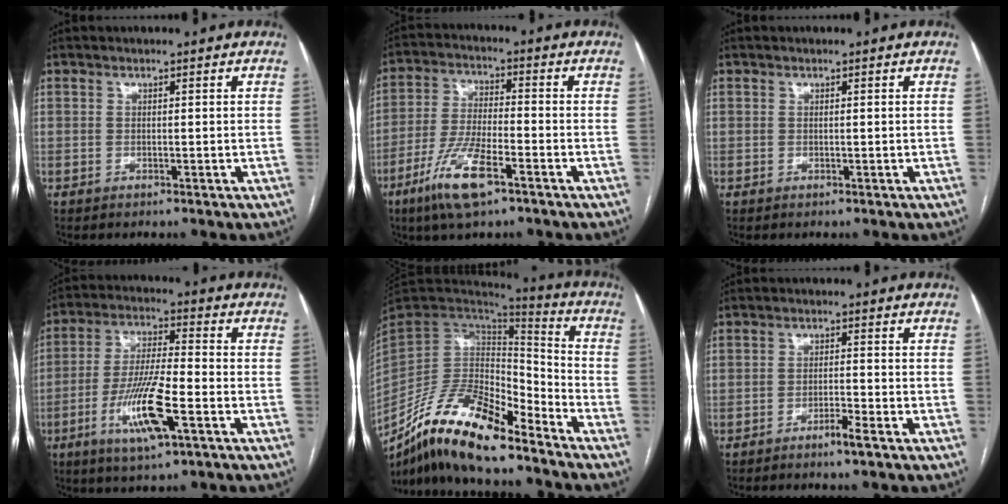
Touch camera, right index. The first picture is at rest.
{"total": 10.5, "force": [-6.0, 2.0, 8.4], "torque": [-0.175, -0.016, -0.111]}
{"total": 0.0}
{"total": 12.2, "force": [-4.7, 1.8, 11.1], "torque": [-0.219, -0.011, -0.084]}
{"total": 19.5, "force": [-14.8, 5.1, 11.7], "torque": [-0.225, -0.003, -0.272]}
{"total": 2.8, "force": [-1.9, -0.1, 2.1], "torque": [-0.036, -0.002, -0.034]}